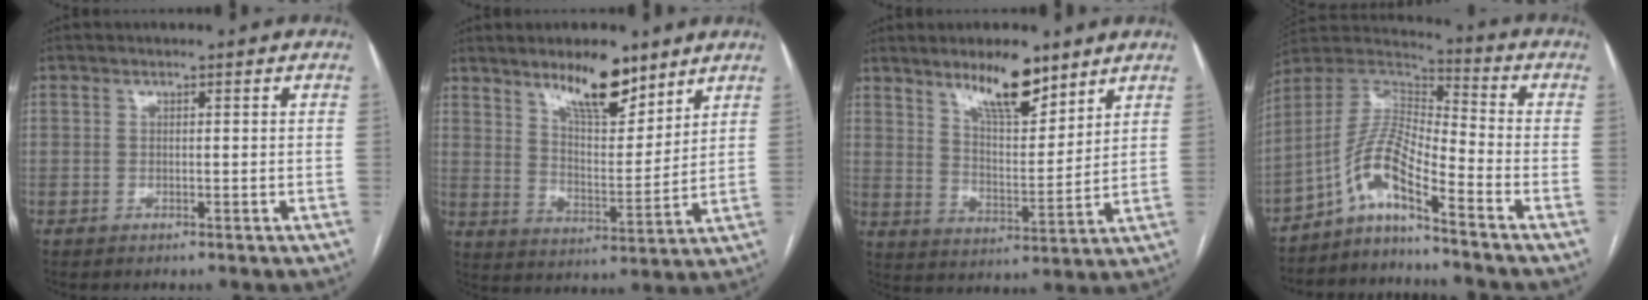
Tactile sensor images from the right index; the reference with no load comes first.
{"total": 10.9, "force": [7.9, 3.2, 6.8], "torque": [-0.113, -0.007, 0.138]}
{"total": 10.4, "force": [7.5, 2.8, 6.6], "torque": [-0.112, -0.006, 0.134]}
{"total": 9.6, "force": [-6.3, 0.9, 7.2], "torque": [-0.156, 0.020, -0.122]}